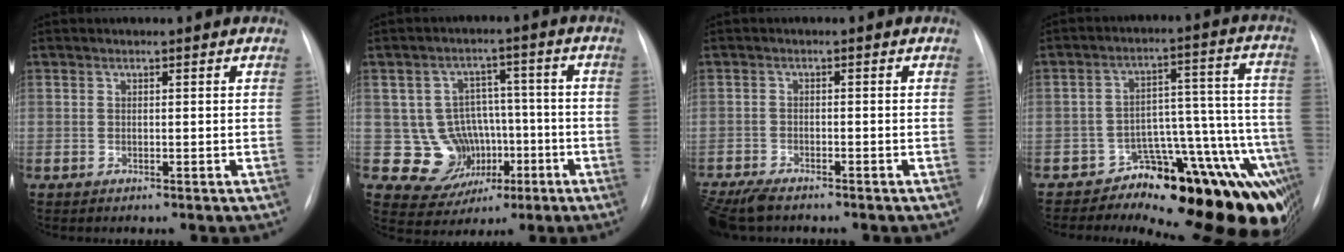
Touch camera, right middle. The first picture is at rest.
{"total": 8.9, "force": [-1.8, 8.5, 2.0], "torque": [-0.025, 0.033, -0.016]}
{"total": 6.9, "force": [-5.7, 1.9, 3.4], "torque": [-0.060, -0.017, -0.099]}
{"total": 19.0, "force": [-13.3, 6.0, 12.2], "torque": [-0.027, 0.076, -0.163]}